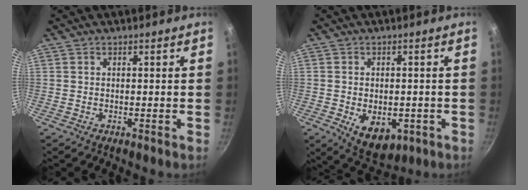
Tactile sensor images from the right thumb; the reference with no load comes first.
{"total": 9.0, "force": [-2.4, 5.7, 6.4], "torque": [-0.072, -0.004, -0.019]}